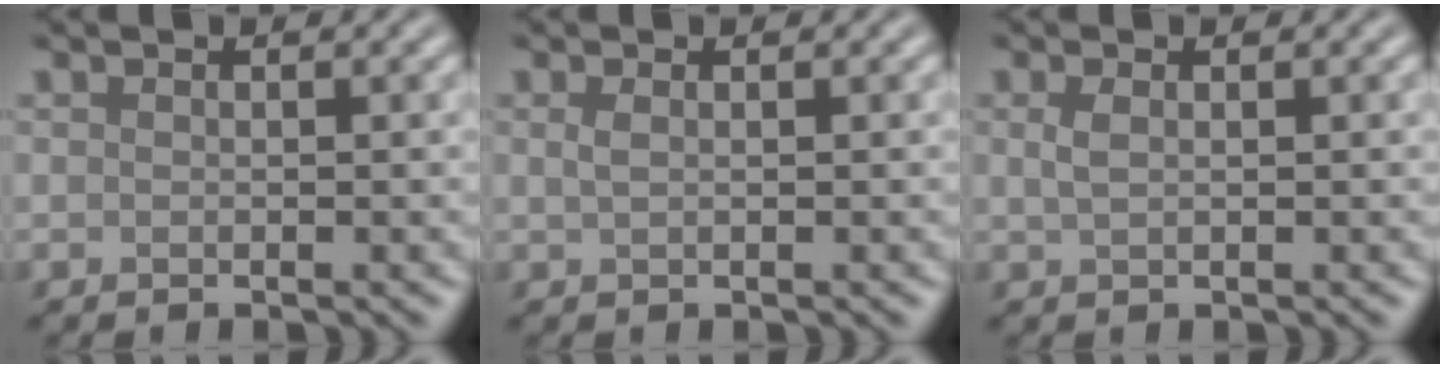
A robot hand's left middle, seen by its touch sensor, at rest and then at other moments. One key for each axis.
{"total": 0.7, "fx": 0.3, "fy": 0.3, "fz": 0.6, "tx": -0.013, "ty": 0.002, "tz": 0.007}
{"total": 1.0, "fx": 0.4, "fy": 0.5, "fz": 0.8, "tx": -0.021, "ty": 0.000, "tz": 0.010}